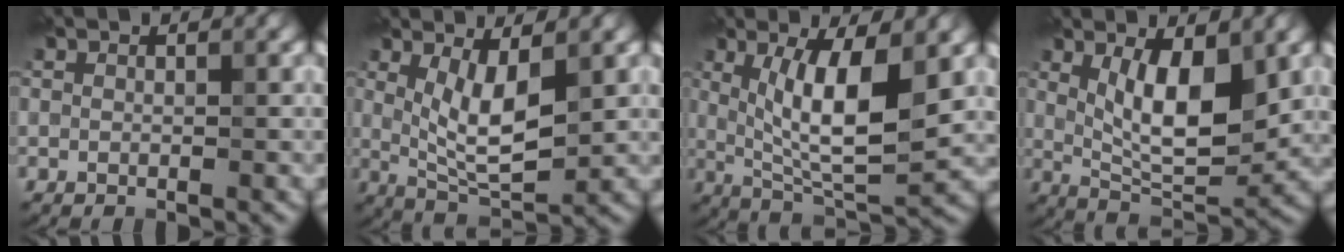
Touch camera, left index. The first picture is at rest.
{"total": 5.3, "force": [1.1, 1.8, 4.9], "torque": [-0.093, -0.015, 0.027]}
{"total": 8.2, "force": [1.6, 2.3, 7.7], "torque": [-0.131, -0.014, 0.035]}
{"total": 7.5, "force": [1.9, 2.7, 6.7], "torque": [-0.116, -0.011, 0.037]}